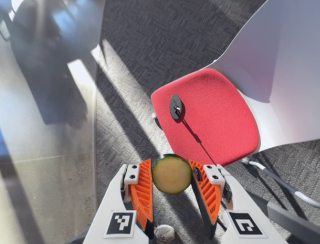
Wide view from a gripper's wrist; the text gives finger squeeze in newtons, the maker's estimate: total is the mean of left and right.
{"total": 7.4, "left": 7.4, "right": 7.4}